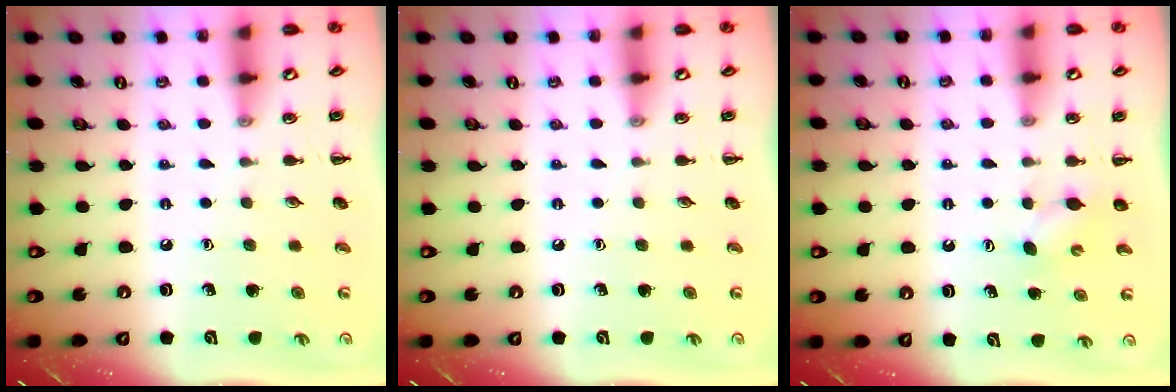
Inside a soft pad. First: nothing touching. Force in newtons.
{"total": 0.0}
{"total": 3.3, "press": 3.2, "slide": 0.7}